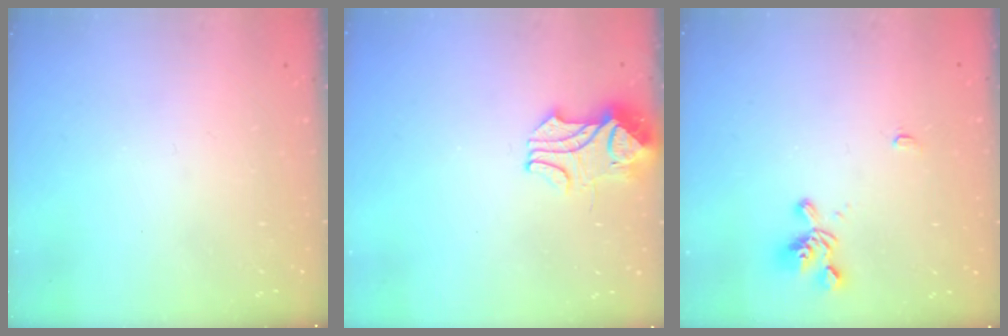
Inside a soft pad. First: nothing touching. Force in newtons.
{"total": 2.4, "press": 2.2, "slide": 1.0}
{"total": 2.0, "press": 1.8, "slide": 0.9}